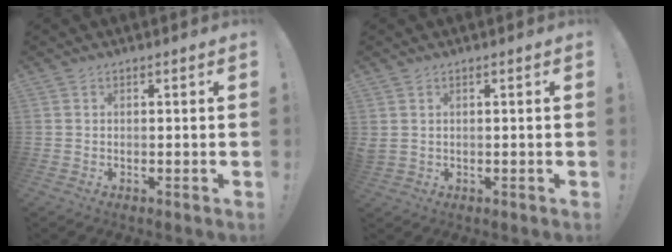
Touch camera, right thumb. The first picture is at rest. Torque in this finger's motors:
{"motor_torque": [-0.29, 0.45, 0.75, 0.00, 0.31]}